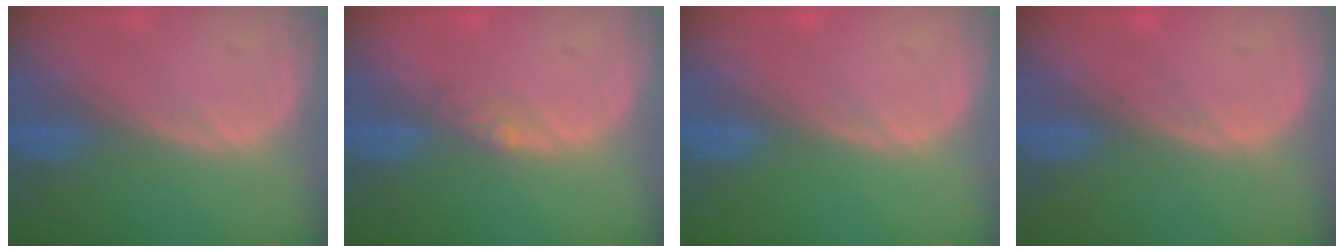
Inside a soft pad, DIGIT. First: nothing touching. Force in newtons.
{"total": 1.8, "press": 1.6, "slide": 1.0}
{"total": 0.0}
{"total": 0.5, "press": 0.1, "slide": 0.5}